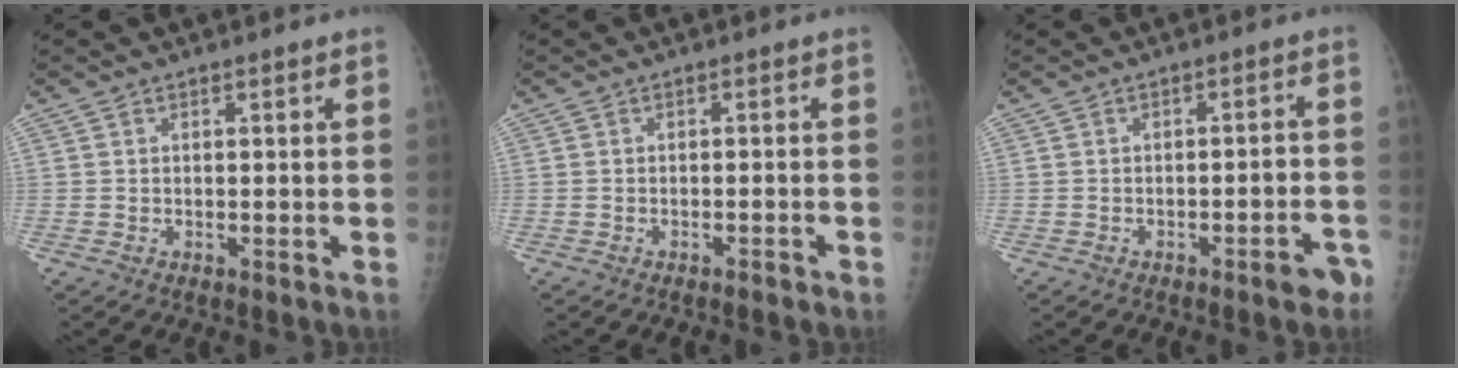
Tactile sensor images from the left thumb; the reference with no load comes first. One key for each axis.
{"total": 1.7, "fx": -1.4, "fy": 0.3, "fz": 0.9, "tx": -0.020, "ty": 0.008, "tz": -0.012}
{"total": 4.4, "fx": -2.6, "fy": 1.4, "fz": 3.2, "tx": -0.035, "ty": 0.028, "tz": -0.029}